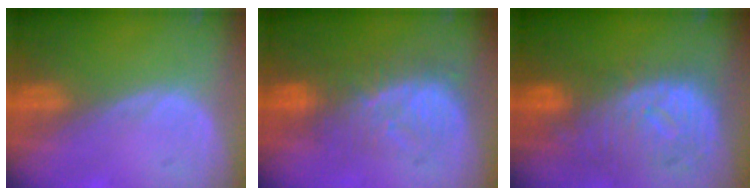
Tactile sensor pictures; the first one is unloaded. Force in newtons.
{"total": 8.0, "press": 7.9, "slide": 1.5}
{"total": 10.9, "press": 9.7, "slide": 4.9}